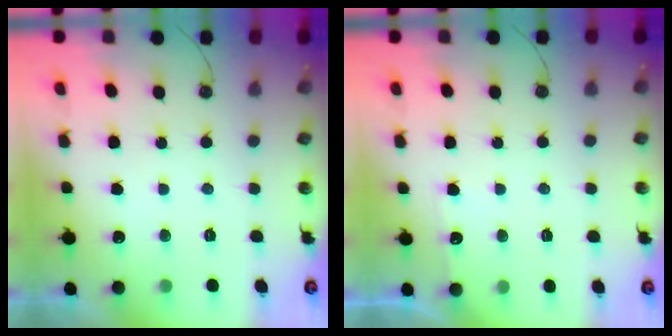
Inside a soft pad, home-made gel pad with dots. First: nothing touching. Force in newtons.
{"total": 3.8, "press": 3.8, "slide": 0.3}